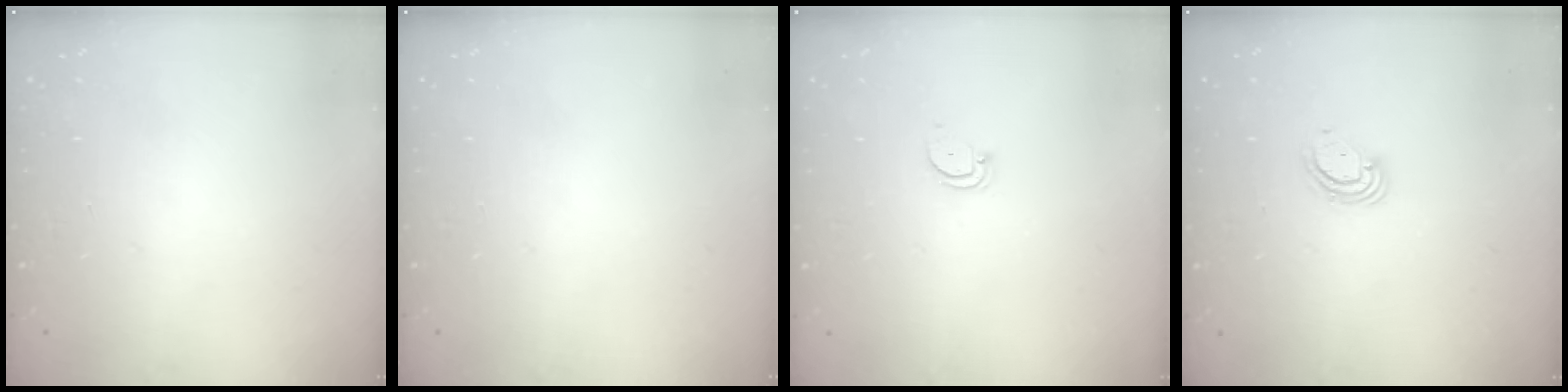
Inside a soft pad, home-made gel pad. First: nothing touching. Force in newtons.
{"total": 0.0}
{"total": 2.6, "press": 2.6, "slide": 0.0}
{"total": 3.6, "press": 3.6, "slide": 0.3}